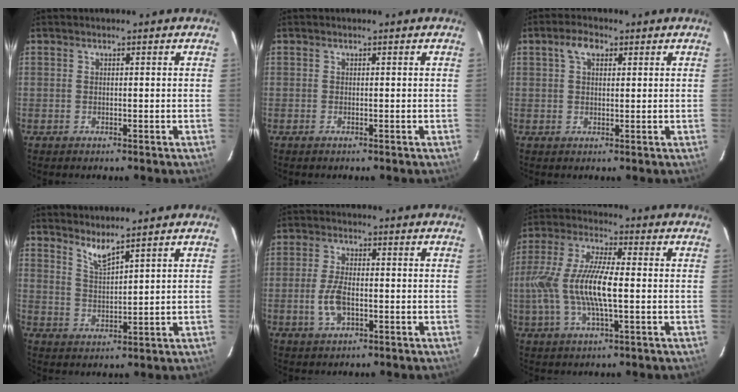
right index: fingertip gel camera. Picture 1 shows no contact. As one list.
[{"total": 0.0}, {"total": 3.6, "force": [1.5, 2.2, 2.5], "torque": [-0.043, 0.012, 0.027]}, {"total": 4.2, "force": [3.6, 0.0, 2.1], "torque": [-0.043, -0.007, 0.070]}, {"total": 5.7, "force": [-1.7, 2.8, 4.7], "torque": [-0.103, -0.001, -0.030]}, {"total": 13.6, "force": [-1.5, 3.5, 13.0], "torque": [-0.267, -0.001, -0.031]}]